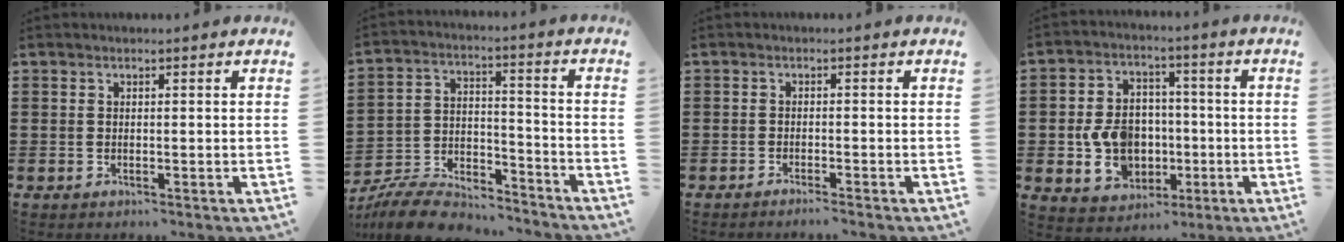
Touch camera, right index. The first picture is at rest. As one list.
[{"total": 8.4, "force": [-7.9, 2.0, 2.3], "torque": [-0.043, 0.021, -0.153]}, {"total": 1.3, "force": [-1.2, -0.2, 0.3], "torque": [-0.006, 0.001, -0.024]}, {"total": 9.0, "force": [-1.2, 7.4, 5.0], "torque": [-0.116, 0.018, -0.021]}]